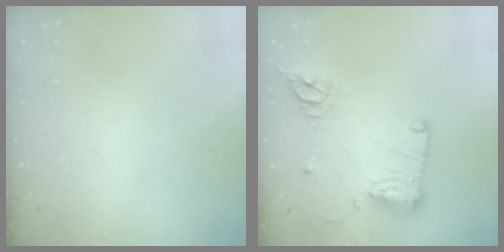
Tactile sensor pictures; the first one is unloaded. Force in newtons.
{"total": 15.8, "press": 15.0, "slide": 4.9}